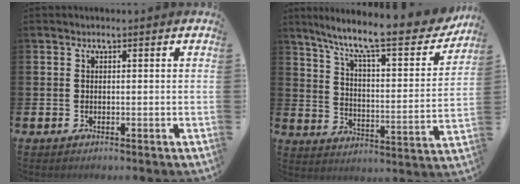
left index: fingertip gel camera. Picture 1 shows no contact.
{"total": 11.0, "force": [9.1, 2.0, 5.8], "torque": [-0.126, -0.062, 0.144]}